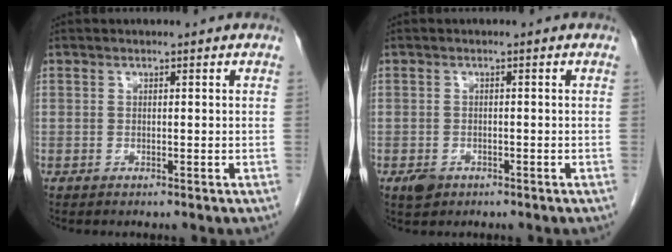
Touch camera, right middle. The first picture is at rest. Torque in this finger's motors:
{"motor_torque": [0.64, -0.15, 0.00, 0.00]}